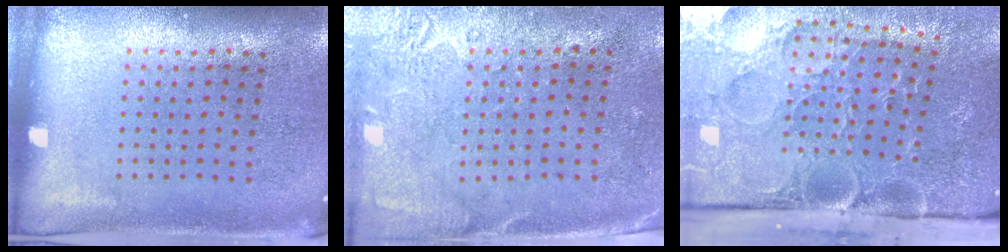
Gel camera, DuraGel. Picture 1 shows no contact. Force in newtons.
{"total": 2.7, "press": 2.2, "slide": 1.5}
{"total": 5.1, "press": 4.1, "slide": 3.1}